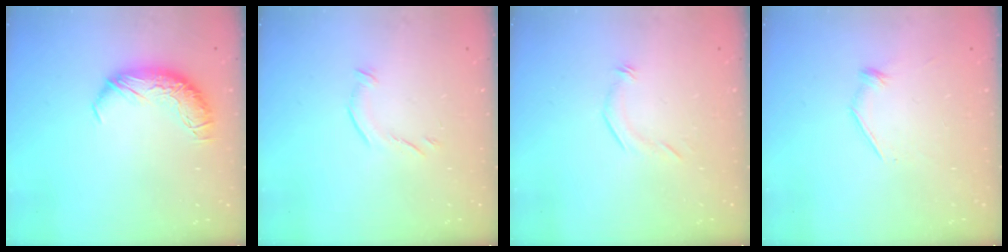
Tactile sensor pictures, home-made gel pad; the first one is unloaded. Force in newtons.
{"total": 5.2, "press": 5.0, "slide": 1.2}
{"total": 6.1, "press": 6.1, "slide": 0.9}
{"total": 7.0, "press": 6.9, "slide": 0.7}